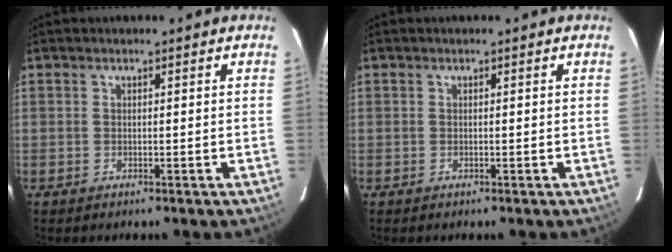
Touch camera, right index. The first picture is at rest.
{"total": 0.0}